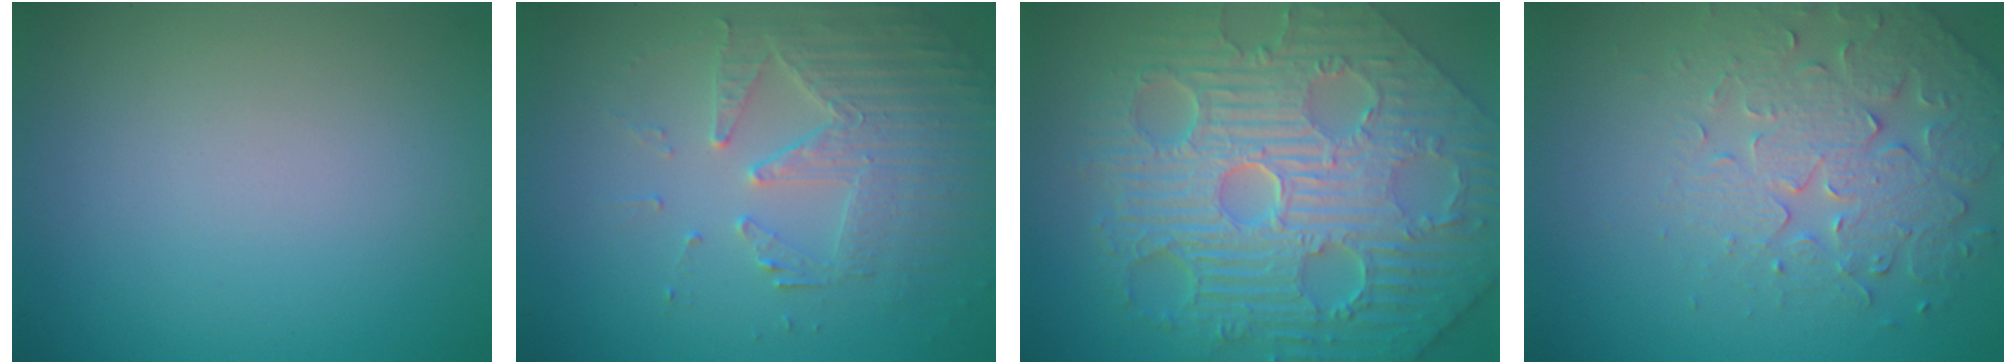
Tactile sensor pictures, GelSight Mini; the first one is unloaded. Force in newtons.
{"total": 3.9, "press": 3.7, "slide": 1.4}
{"total": 12.5, "press": 8.2, "slide": 9.4}
{"total": 4.1, "press": 3.9, "slide": 1.3}